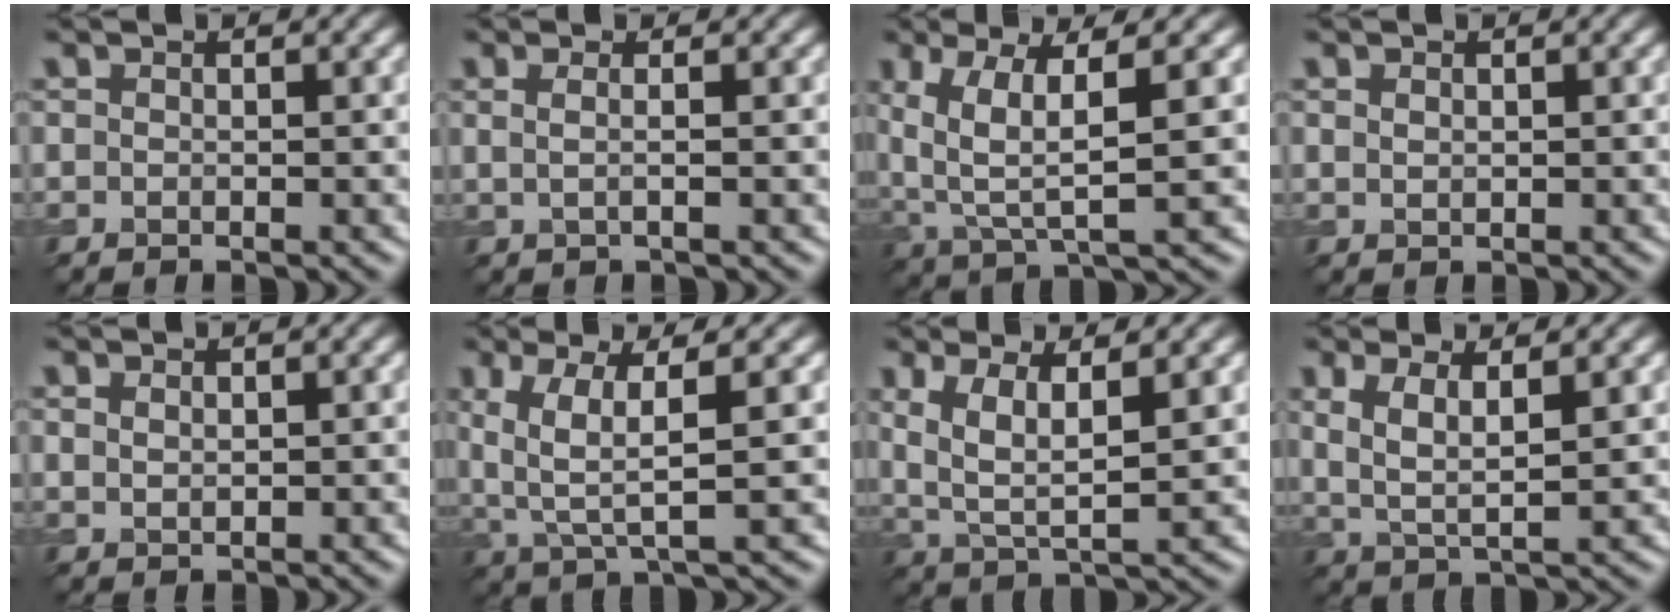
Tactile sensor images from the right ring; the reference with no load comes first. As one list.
[{"total": 1.6, "force": [0.4, 0.6, 1.4], "torque": [-0.016, 0.001, -0.011]}, {"total": 6.0, "force": [1.5, 1.8, 5.6], "torque": [-0.117, 0.001, 0.031]}, {"total": 0.6, "force": [0.4, 0.3, 0.2], "torque": [-0.005, 0.006, 0.008]}, {"total": 0.9, "force": [0.5, 0.6, 0.5], "torque": [-0.009, 0.005, 0.012]}, {"total": 5.2, "force": [1.1, 1.4, 4.9], "torque": [-0.106, 0.002, 0.025]}, {"total": 5.4, "force": [1.8, 2.1, 4.6], "torque": [-0.099, 0.001, 0.034]}, {"total": 3.8, "force": [1.3, 1.2, 3.3], "torque": [-0.071, 0.002, 0.028]}]